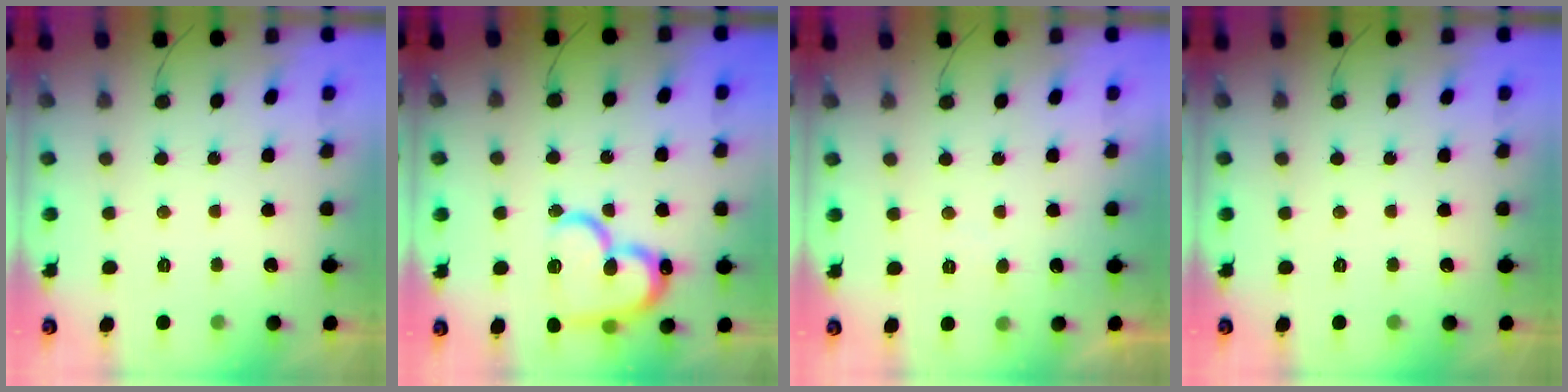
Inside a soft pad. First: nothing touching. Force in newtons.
{"total": 21.1, "press": 20.9, "slide": 2.7}
{"total": 2.3, "press": 2.3, "slide": 0.2}
{"total": 0.0}